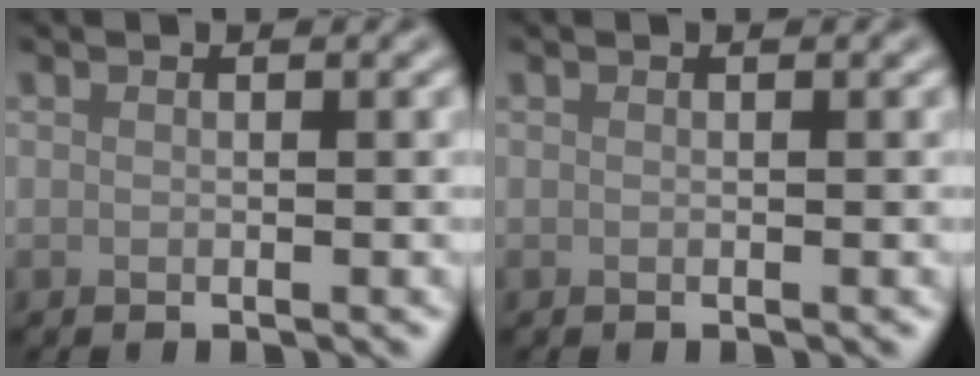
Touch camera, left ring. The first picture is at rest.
{"total": 0.0}